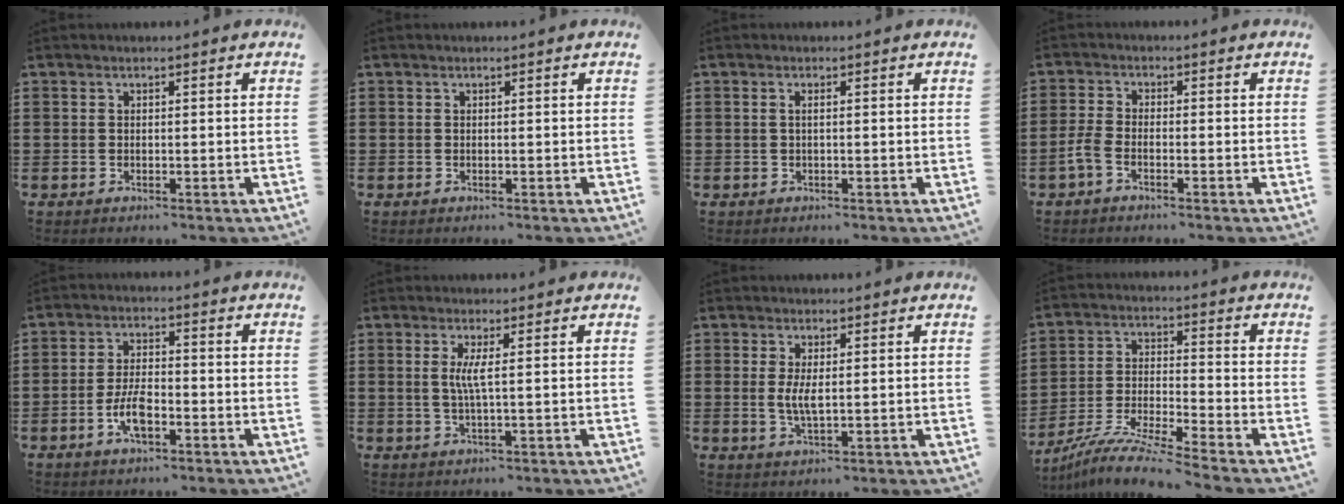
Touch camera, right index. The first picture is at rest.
{"total": 0.0}
{"total": 0.6, "force": [0.0, -0.1, 0.6], "torque": [-0.009, -0.003, 0.001]}
{"total": 2.5, "force": [-1.6, 0.7, 1.8], "torque": [-0.053, -0.004, -0.036]}
{"total": 5.5, "force": [-2.2, 2.3, 4.5], "torque": [-0.102, 0.001, -0.047]}
{"total": 3.2, "force": [0.4, -0.2, 3.2], "torque": [-0.061, -0.007, 0.005]}
{"total": 3.3, "force": [0.5, 0.9, 3.1], "torque": [-0.059, 0.000, 0.008]}
{"total": 7.3, "force": [-6.8, -0.8, 2.6], "torque": [-0.060, -0.017, -0.137]}